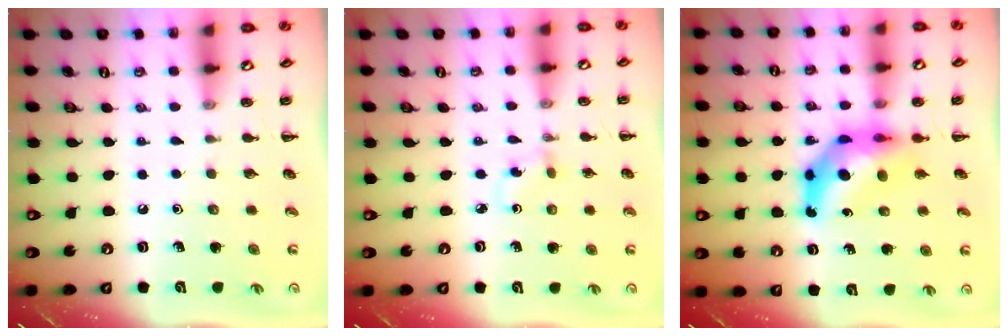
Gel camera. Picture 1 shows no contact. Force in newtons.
{"total": 1.5, "press": 1.3, "slide": 0.8}
{"total": 9.6, "press": 9.0, "slide": 3.4}